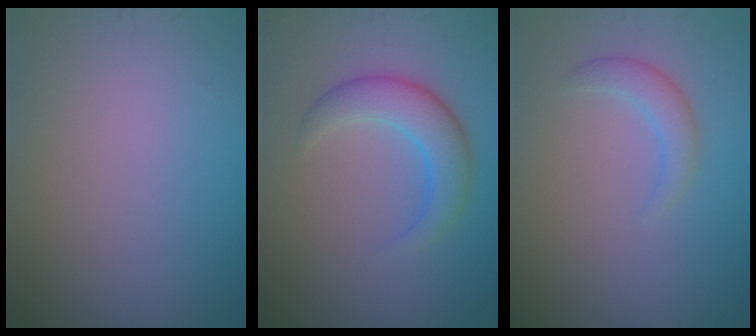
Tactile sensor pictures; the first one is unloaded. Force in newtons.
{"total": 4.0, "press": 4.0, "slide": 0.1}
{"total": 1.9, "press": 1.9, "slide": 0.0}